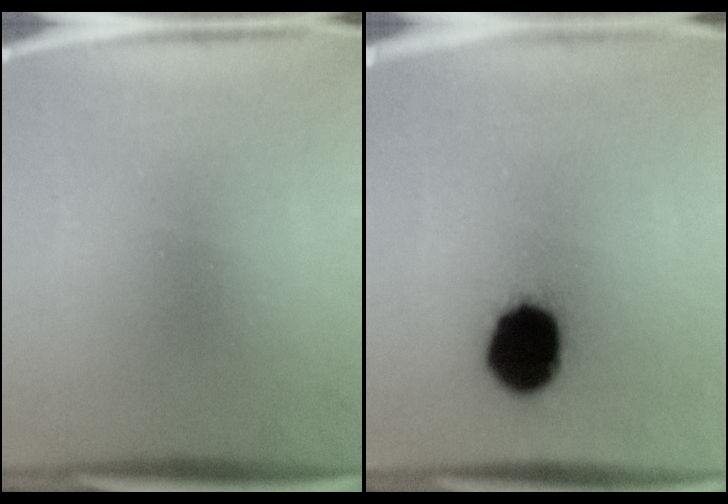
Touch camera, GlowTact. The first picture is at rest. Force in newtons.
{"total": 15.9}